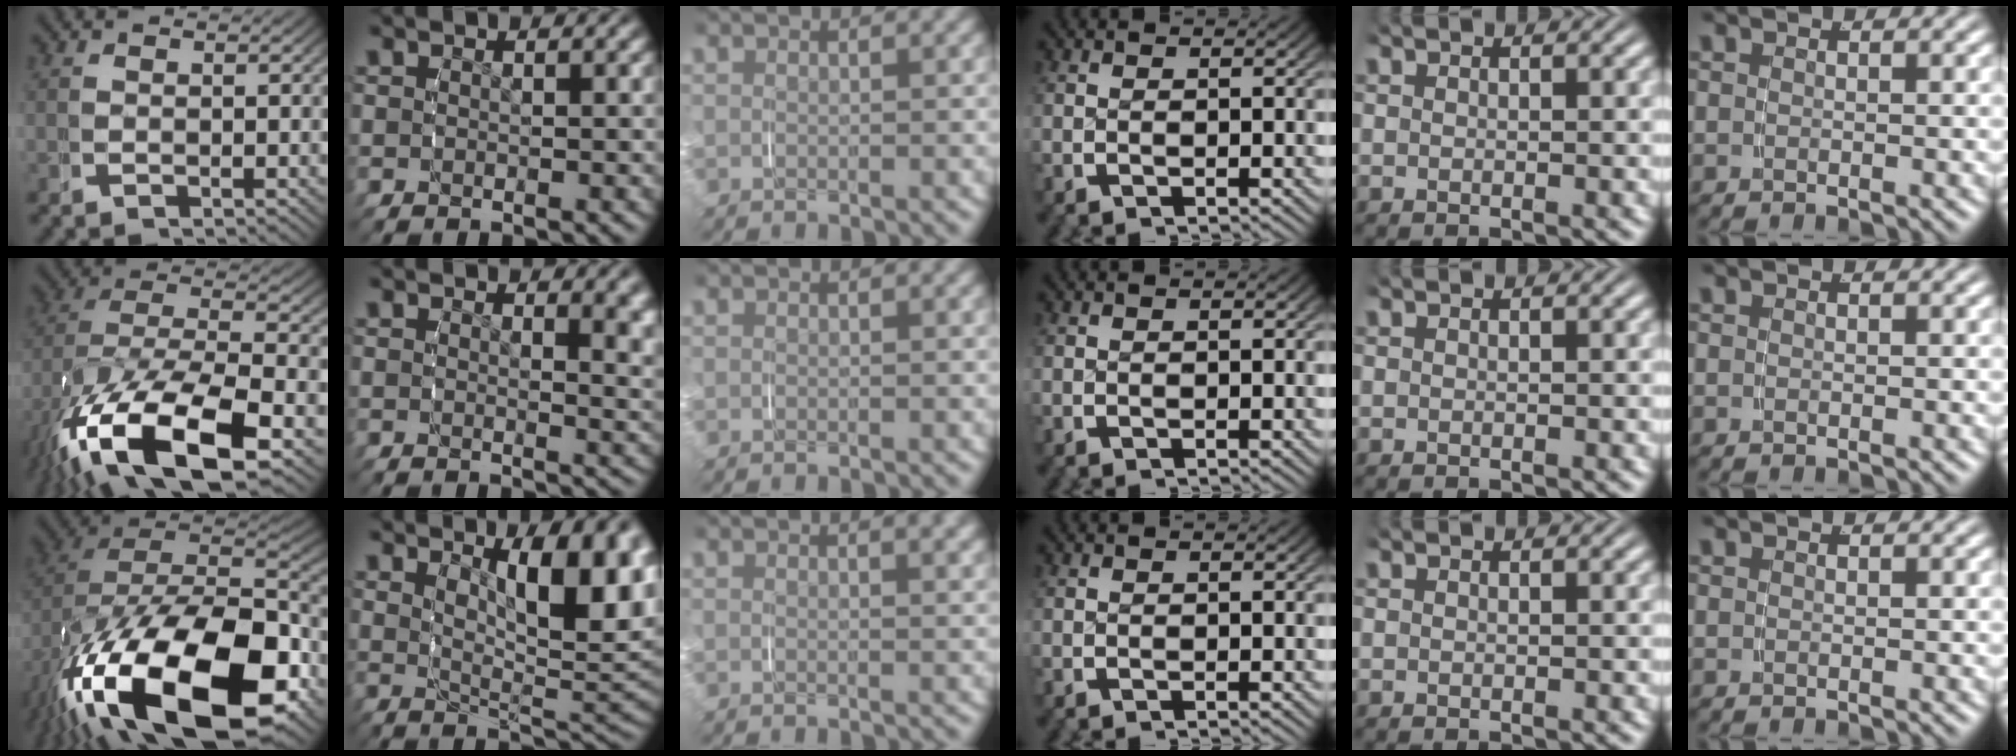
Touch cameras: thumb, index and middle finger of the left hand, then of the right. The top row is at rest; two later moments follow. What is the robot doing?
{"motion": "grasp_and_lifting", "object": "plastic wrap"}